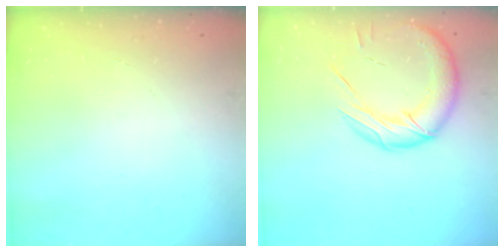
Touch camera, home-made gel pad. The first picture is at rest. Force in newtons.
{"total": 18.4, "press": 18.2, "slide": 2.8}